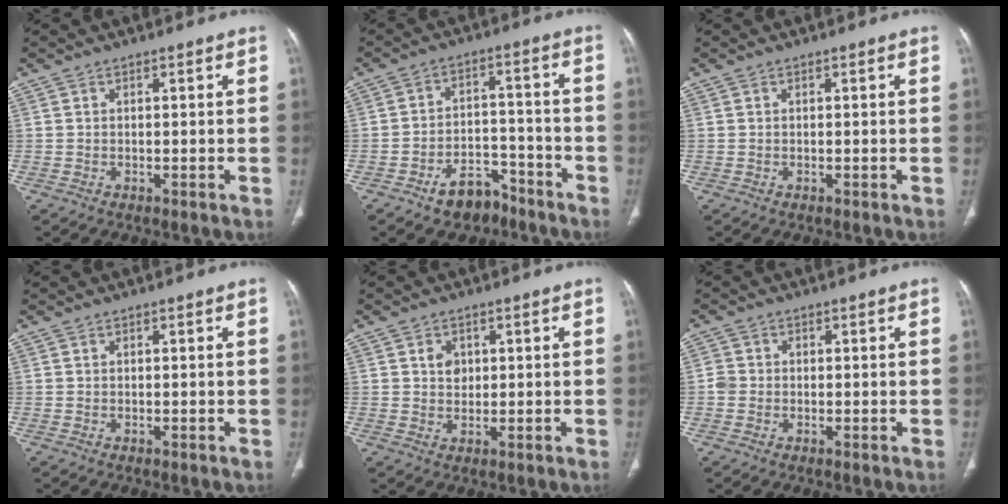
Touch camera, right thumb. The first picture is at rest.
{"total": 8.2, "force": [-5.6, 4.9, 3.3], "torque": [-0.026, 0.052, -0.087]}
{"total": 0.0}
{"total": 0.0}
{"total": 3.1, "force": [0.9, 2.6, 1.6], "torque": [-0.011, -0.003, 0.017]}
{"total": 2.2, "force": [-0.4, 2.1, 0.7], "torque": [-0.006, 0.009, -0.011]}